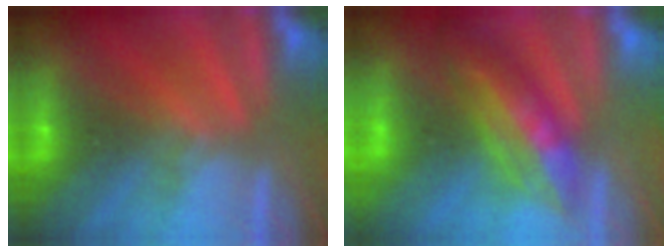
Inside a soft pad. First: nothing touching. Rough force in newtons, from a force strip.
{"total": 3.6}